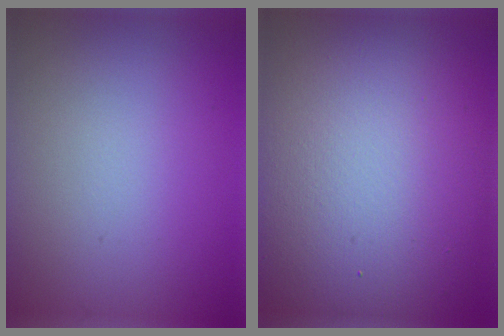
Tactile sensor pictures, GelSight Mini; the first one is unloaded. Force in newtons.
{"total": 15.4, "press": 15.3, "slide": 1.0}